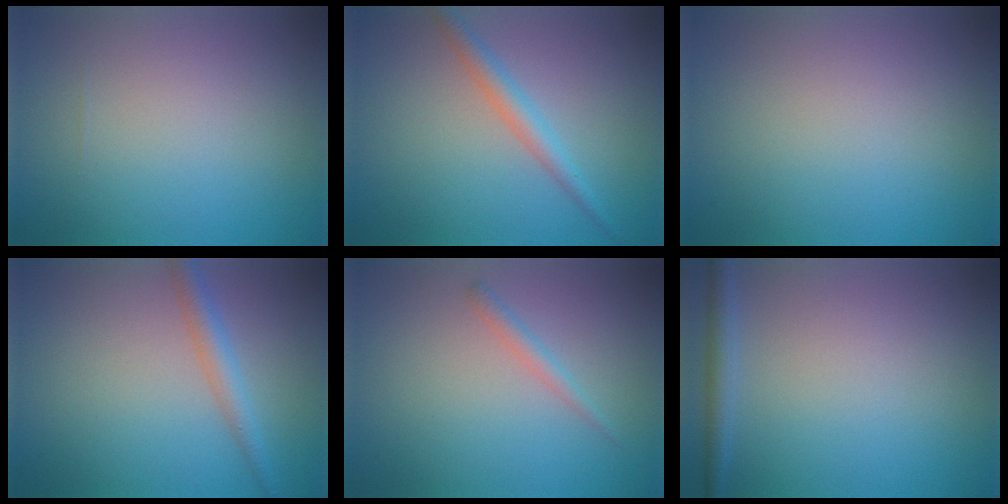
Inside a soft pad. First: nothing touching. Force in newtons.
{"total": 2.3, "press": 2.3, "slide": 0.1}
{"total": 0.0}
{"total": 2.5, "press": 2.5, "slide": 0.0}
{"total": 1.2, "press": 1.2, "slide": 0.1}
{"total": 1.7, "press": 1.7, "slide": 0.1}